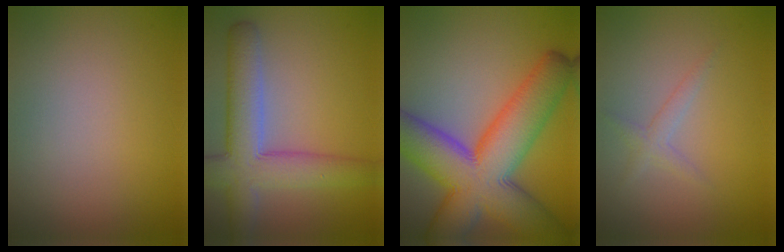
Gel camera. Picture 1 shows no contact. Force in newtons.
{"total": 7.1, "press": 7.1, "slide": 0.4}
{"total": 13.9, "press": 13.9, "slide": 0.6}
{"total": 1.4, "press": 1.4, "slide": 0.1}